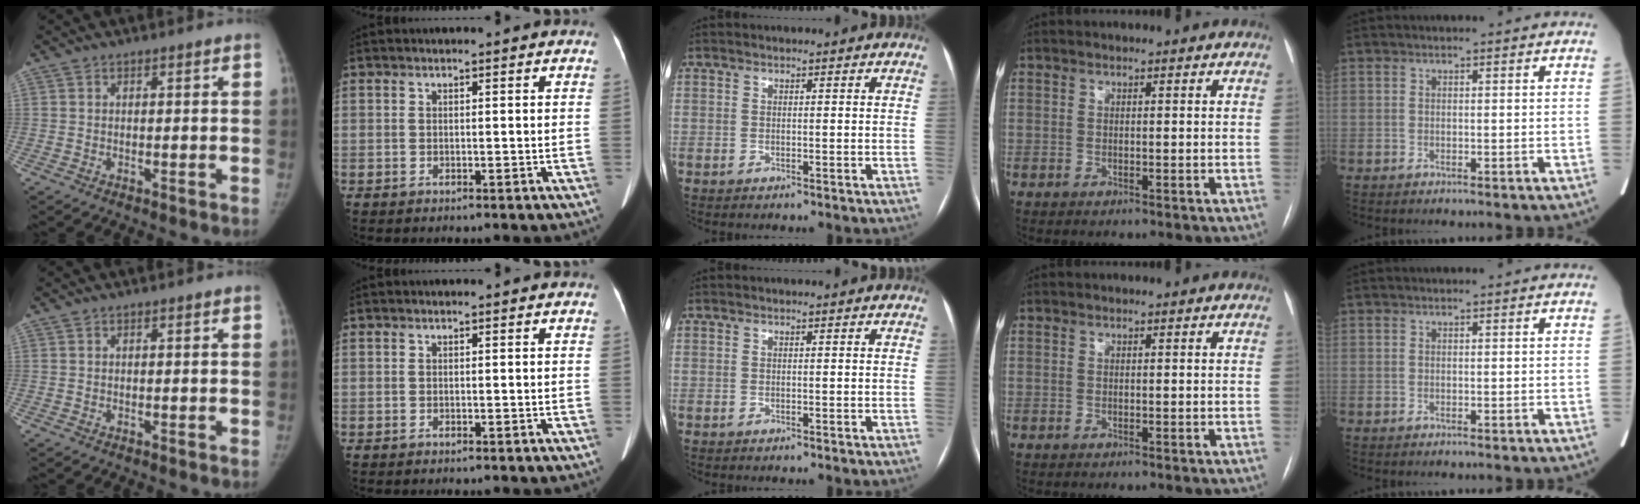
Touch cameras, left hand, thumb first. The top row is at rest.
{}